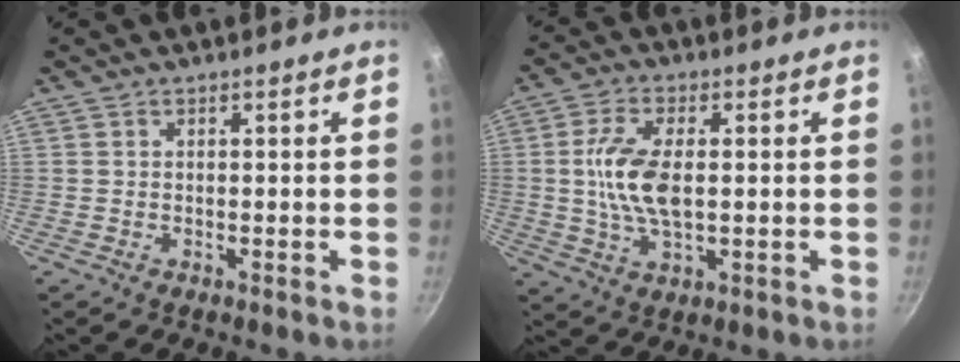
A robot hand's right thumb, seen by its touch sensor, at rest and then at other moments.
{"total": 10.0, "force": [0.5, 4.9, 8.8], "torque": [-0.172, 0.004, 0.006]}